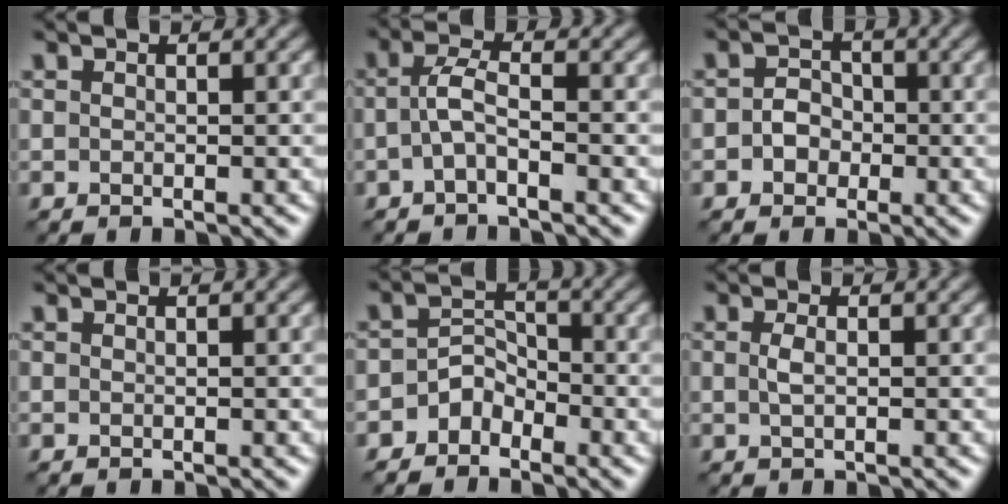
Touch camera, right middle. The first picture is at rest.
{"total": 2.2, "force": [-0.6, 0.6, 2.1], "torque": [-0.047, 0.006, -0.018]}
{"total": 2.1, "force": [-0.5, 1.8, 1.0], "torque": [-0.012, 0.002, -0.014]}
{"total": 0.0}
{"total": 2.4, "force": [-1.6, 1.6, 0.8], "torque": [-0.009, 0.012, -0.033]}
{"total": 1.1, "force": [0.0, 0.4, 1.0], "torque": [-0.025, 0.001, 0.000]}